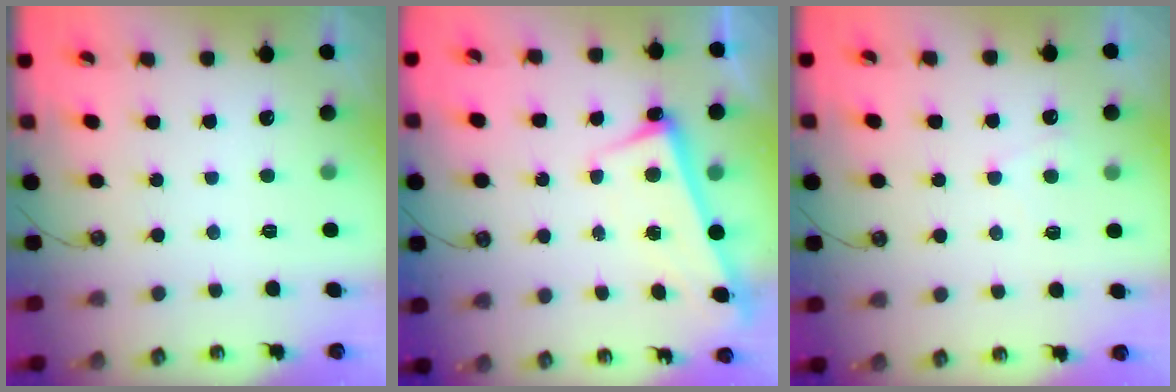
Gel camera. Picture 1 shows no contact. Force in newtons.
{"total": 2.6, "press": 2.5, "slide": 0.9}
{"total": 2.7, "press": 2.7, "slide": 0.4}